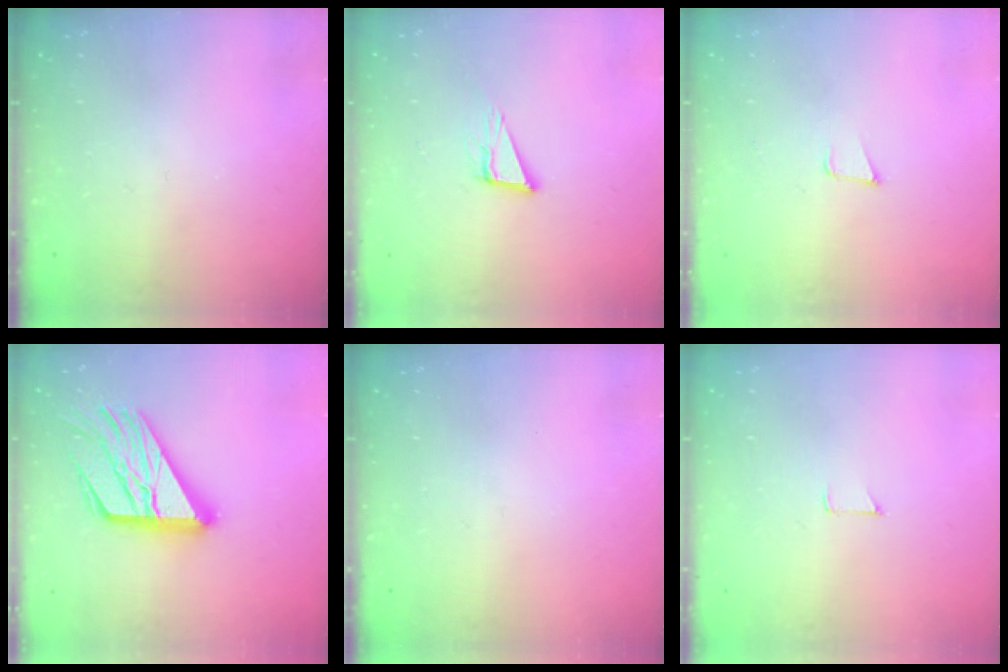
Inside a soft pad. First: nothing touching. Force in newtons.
{"total": 7.7, "press": 7.0, "slide": 3.2}
{"total": 3.6, "press": 2.4, "slide": 2.6}
{"total": 21.7, "press": 21.6, "slide": 2.2}
{"total": 0.0}
{"total": 3.6, "press": 3.6, "slide": 0.3}